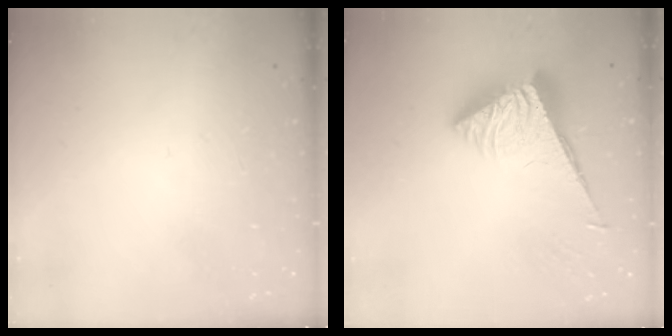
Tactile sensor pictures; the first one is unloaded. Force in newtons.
{"total": 7.3, "press": 7.3, "slide": 0.7}